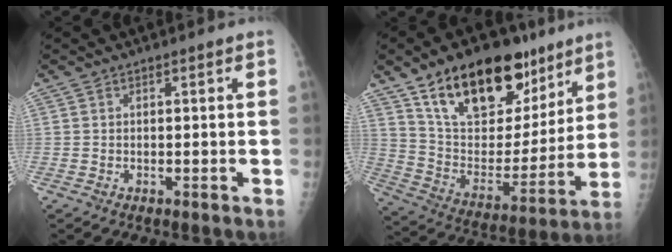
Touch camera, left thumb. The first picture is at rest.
{"total": 25.1, "force": [15.5, 12.9, 14.8], "torque": [-0.192, -0.051, 0.263]}